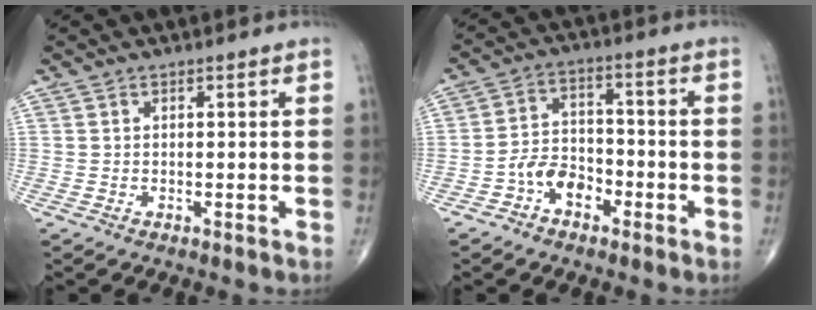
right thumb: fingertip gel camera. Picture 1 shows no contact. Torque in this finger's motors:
{"motor_torque": [-0.02, 0.13, -0.05, -0.18, -0.04]}